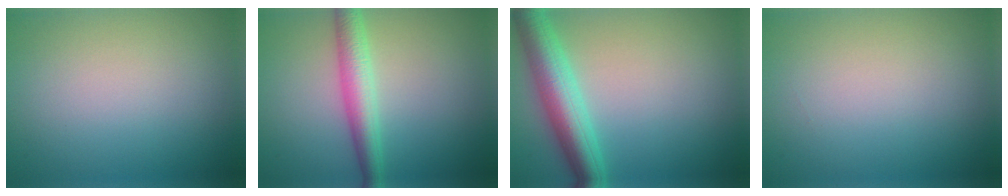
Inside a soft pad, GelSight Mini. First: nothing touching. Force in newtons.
{"total": 4.0, "press": 4.0, "slide": 0.1}
{"total": 6.0, "press": 6.0, "slide": 0.3}
{"total": 0.0}